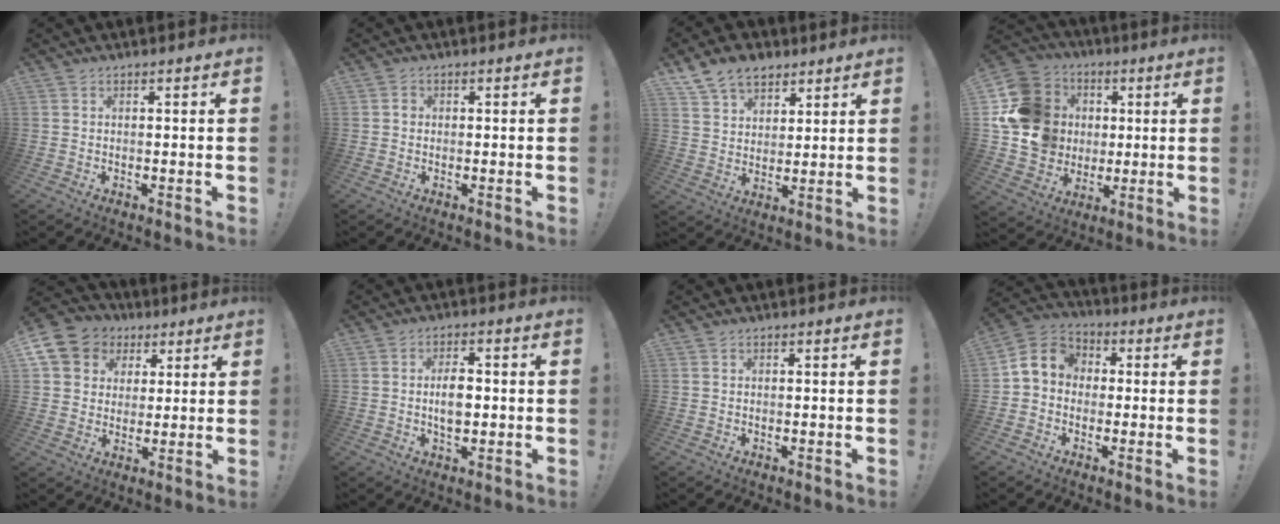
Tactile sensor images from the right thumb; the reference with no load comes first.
{"total": 1.2, "force": [-0.2, 1.0, 0.5], "torque": [-0.003, 0.000, -0.004]}
{"total": 10.5, "force": [7.1, 6.7, 3.8], "torque": [-0.069, -0.036, 0.140]}
{"total": 18.7, "force": [2.5, 16.7, 8.0], "torque": [-0.139, 0.008, 0.076]}
{"total": 10.6, "force": [4.3, 9.0, 3.6], "torque": [-0.051, -0.022, 0.089]}
{"total": 6.2, "force": [-0.3, 3.6, 5.0], "torque": [-0.089, 0.002, -0.012]}
{"total": 0.0}
{"total": 7.7, "force": [0.1, 6.7, 3.8], "torque": [-0.064, 0.018, 0.009]}